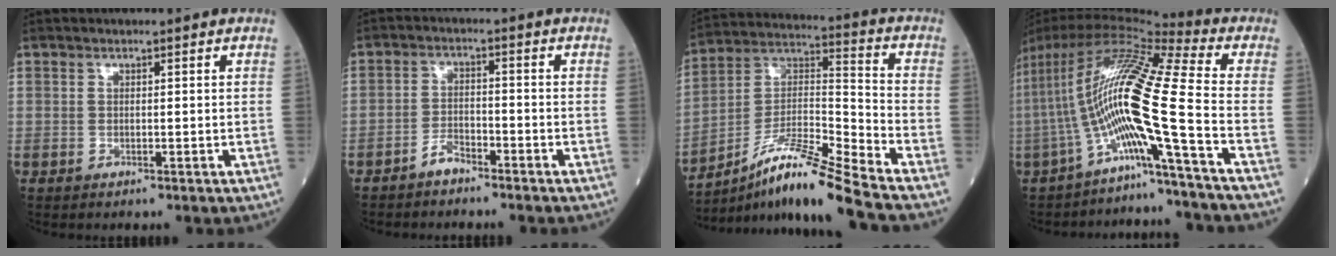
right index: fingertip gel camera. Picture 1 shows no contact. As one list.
[{"total": 2.8, "force": [-2.4, 0.8, 1.1], "torque": [-0.018, 0.002, -0.046]}, {"total": 14.8, "force": [-12.1, -1.6, 8.4], "torque": [-0.154, 0.011, -0.216]}, {"total": 17.8, "force": [-5.9, -1.8, 16.7], "torque": [-0.328, 0.026, -0.115]}]